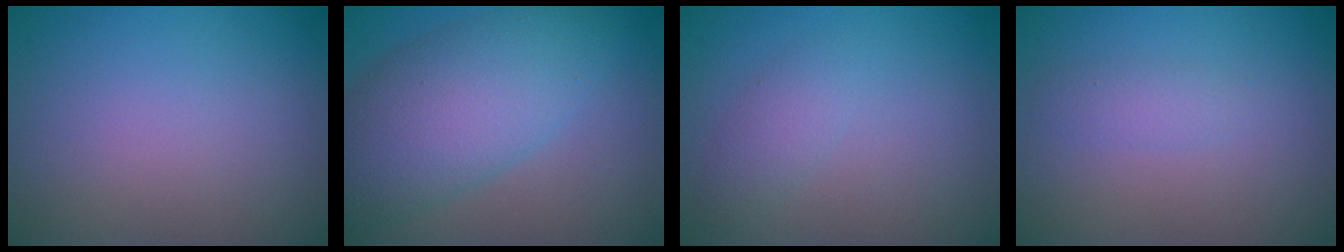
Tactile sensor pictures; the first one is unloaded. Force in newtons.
{"total": 7.9, "press": 7.9, "slide": 0.2}
{"total": 1.7, "press": 1.7, "slide": 0.0}
{"total": 1.1, "press": 1.1, "slide": 0.0}